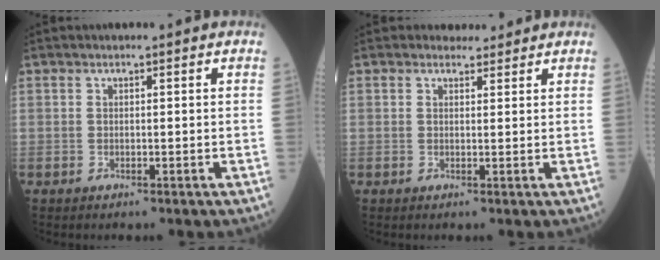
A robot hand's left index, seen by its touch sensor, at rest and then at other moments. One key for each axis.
{"total": 2.0, "fx": 1.8, "fy": 0.9, "fz": 0.0, "tx": -0.001, "ty": 0.006, "tz": 0.026}